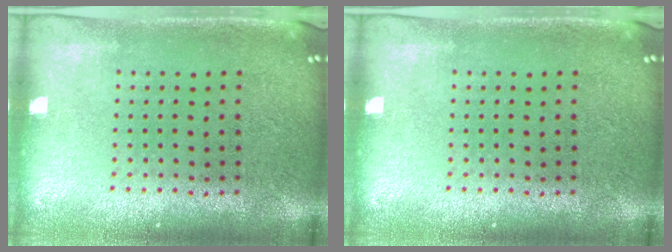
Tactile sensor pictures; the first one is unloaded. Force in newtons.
{"total": 0.0}